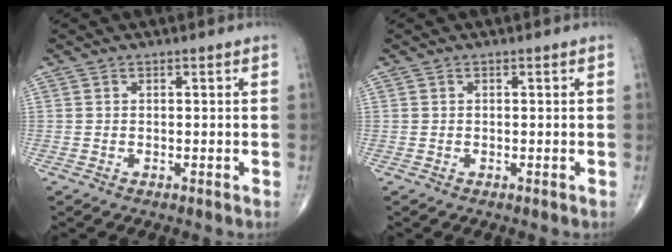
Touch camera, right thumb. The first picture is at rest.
{"total": 0.0}